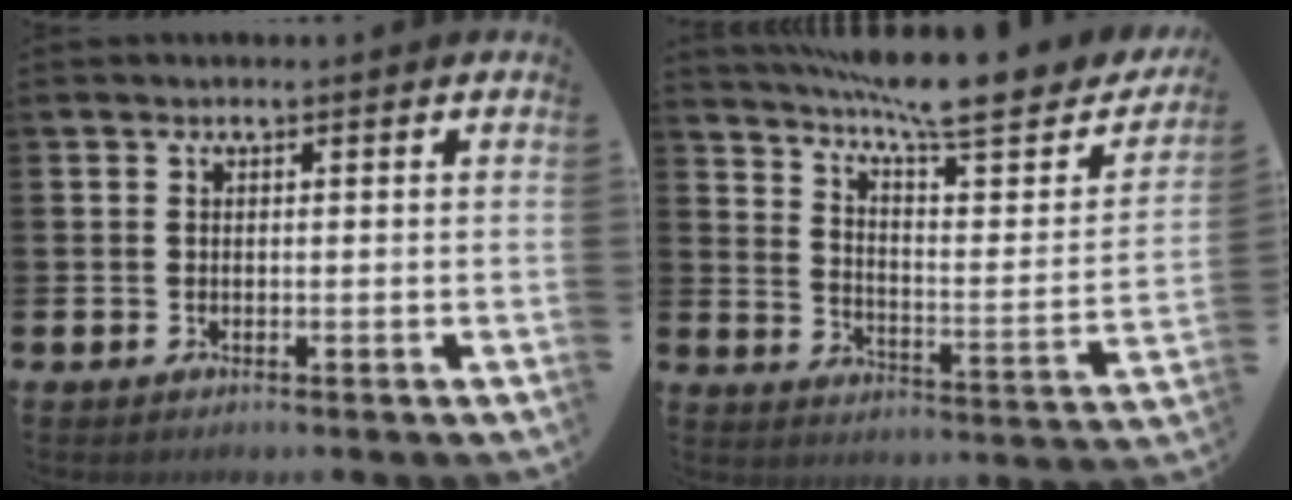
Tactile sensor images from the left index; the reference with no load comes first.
{"total": 9.8, "force": [8.2, 1.5, 5.2], "torque": [-0.107, -0.069, 0.129]}